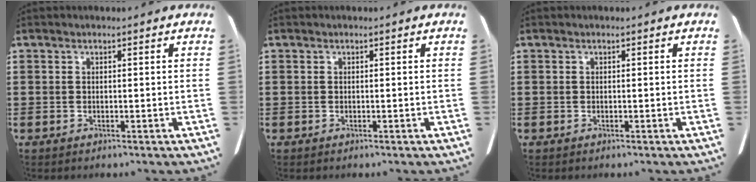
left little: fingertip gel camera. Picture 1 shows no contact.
{"total": 0.0}
{"total": 0.0}